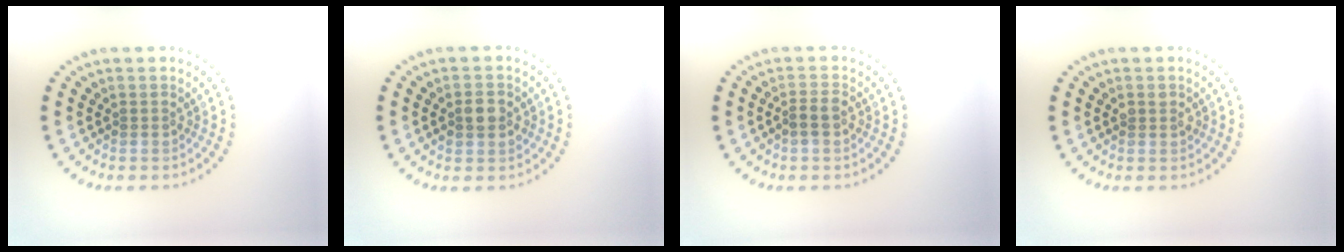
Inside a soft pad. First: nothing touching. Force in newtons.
{"total": 2.5, "press": 2.5, "slide": 0.3}
{"total": 1.7, "press": 1.4, "slide": 0.8}
{"total": 1.1, "press": 1.0, "slide": 0.2}